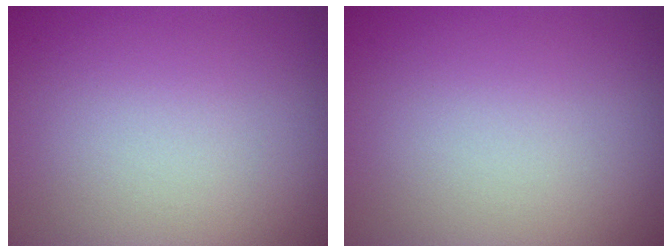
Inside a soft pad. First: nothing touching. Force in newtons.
{"total": 0.0}